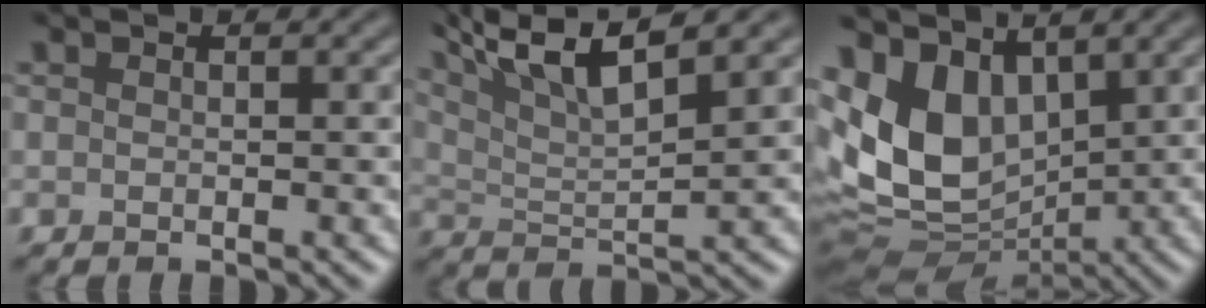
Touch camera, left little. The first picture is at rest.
{"total": 8.8, "force": [6.1, 2.1, 5.9], "torque": [-0.110, 0.023, 0.093]}
{"total": 9.9, "force": [2.4, 6.8, 6.8], "torque": [-0.144, -0.004, 0.048]}